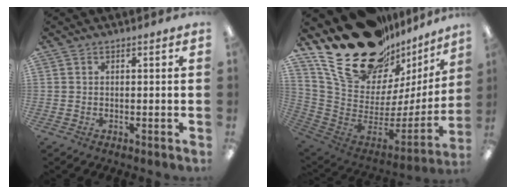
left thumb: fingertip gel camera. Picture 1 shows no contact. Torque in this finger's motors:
{"motor_torque": [0.52, 0.36, 0.59, -2.18, 0.35]}